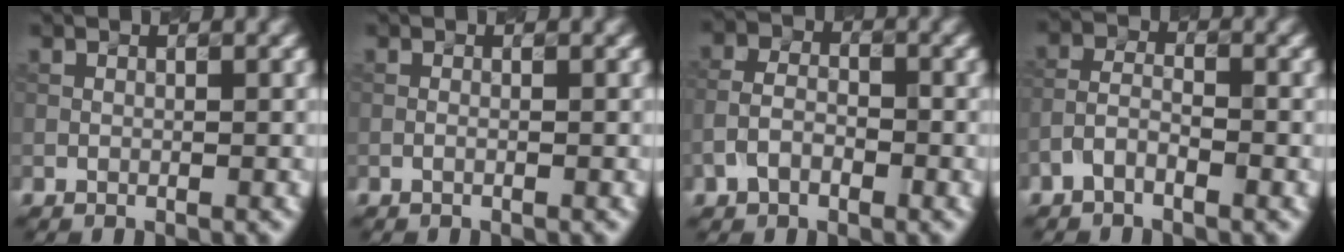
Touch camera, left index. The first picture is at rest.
{"total": 0.6, "force": [0.0, 0.3, 0.5], "torque": [0.003, -0.006, -0.011]}
{"total": 3.0, "force": [-1.3, 2.0, 1.8], "torque": [-0.038, 0.010, -0.029]}
{"total": 2.5, "force": [-1.6, 1.3, 1.5], "torque": [-0.032, 0.011, -0.037]}